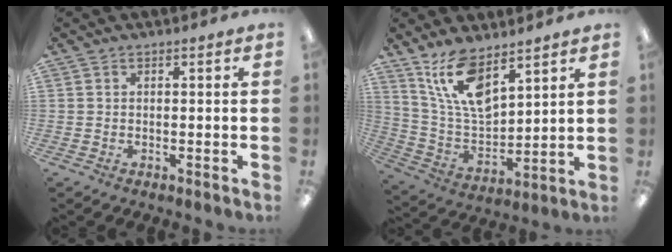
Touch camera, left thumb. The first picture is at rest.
{"total": 13.4, "force": [8.8, 5.7, 8.3], "torque": [-0.180, -0.040, 0.165]}